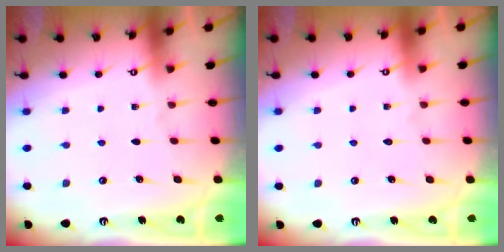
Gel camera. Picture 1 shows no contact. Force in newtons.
{"total": 1.8, "press": 1.8, "slide": 0.1}